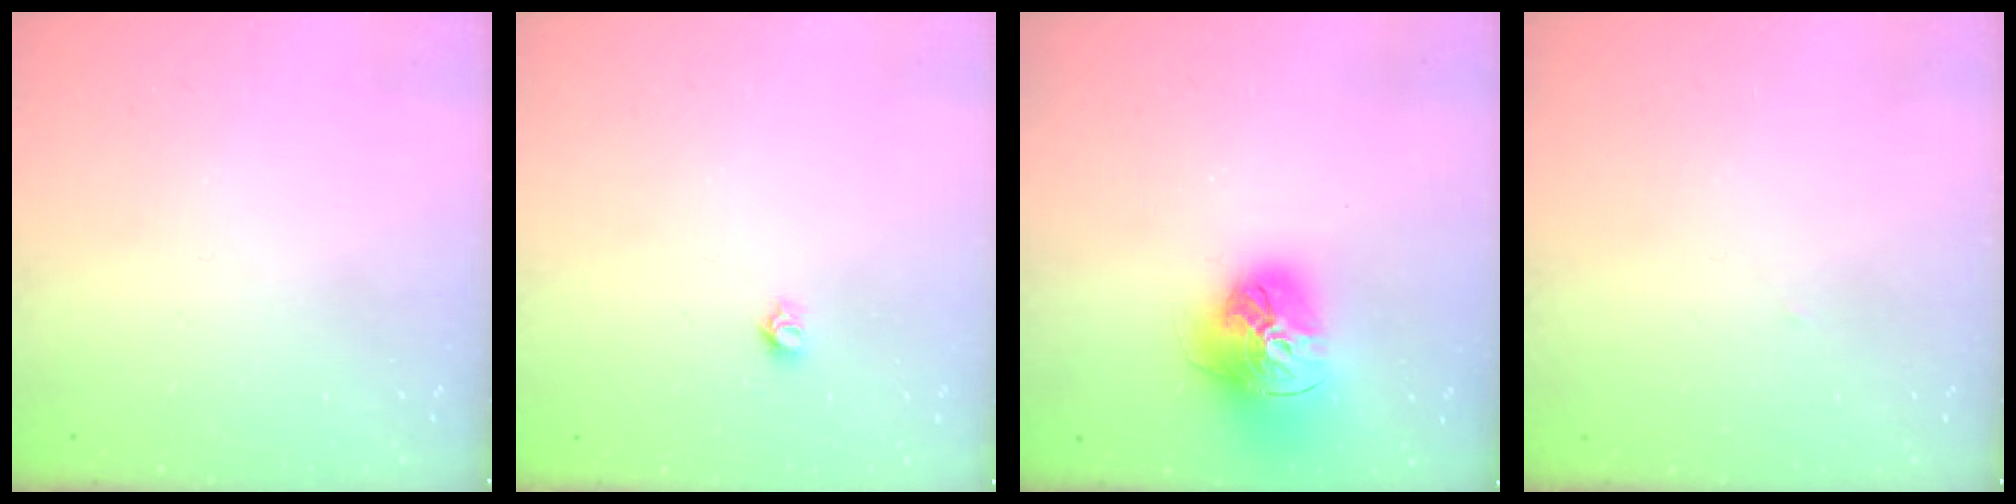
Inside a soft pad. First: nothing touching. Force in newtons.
{"total": 3.9, "press": 3.9, "slide": 0.3}
{"total": 17.9, "press": 17.9, "slide": 1.6}
{"total": 1.1, "press": 1.1, "slide": 0.1}